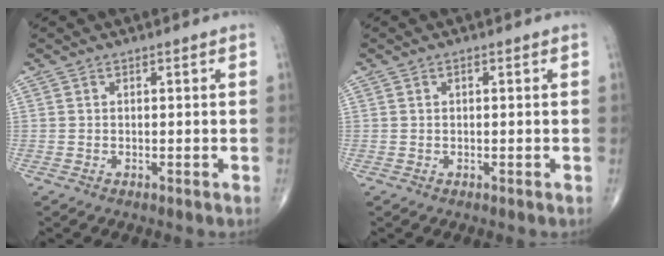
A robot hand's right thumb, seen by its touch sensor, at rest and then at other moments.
{"total": 0.7, "force": [0.2, 0.3, 0.6], "torque": [-0.010, 0.003, 0.003]}